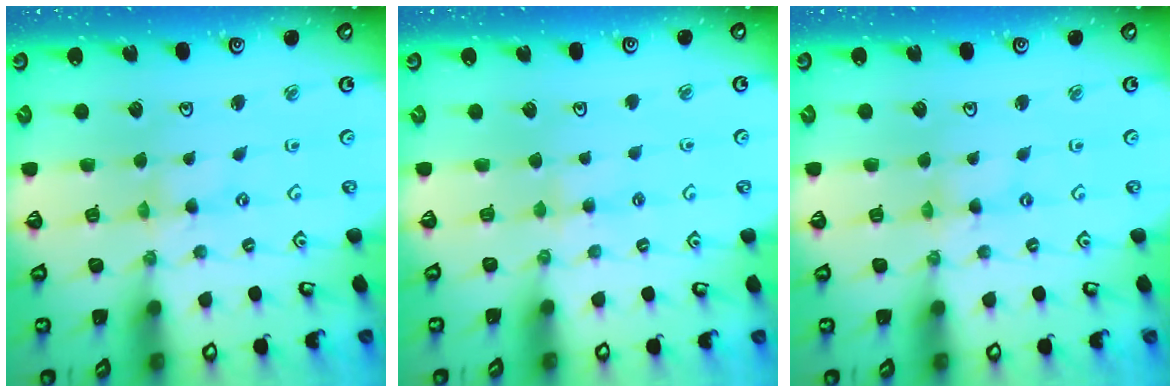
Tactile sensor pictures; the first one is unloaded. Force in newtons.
{"total": 2.5, "press": 2.5, "slide": 0.4}
{"total": 1.4, "press": 1.4, "slide": 0.2}